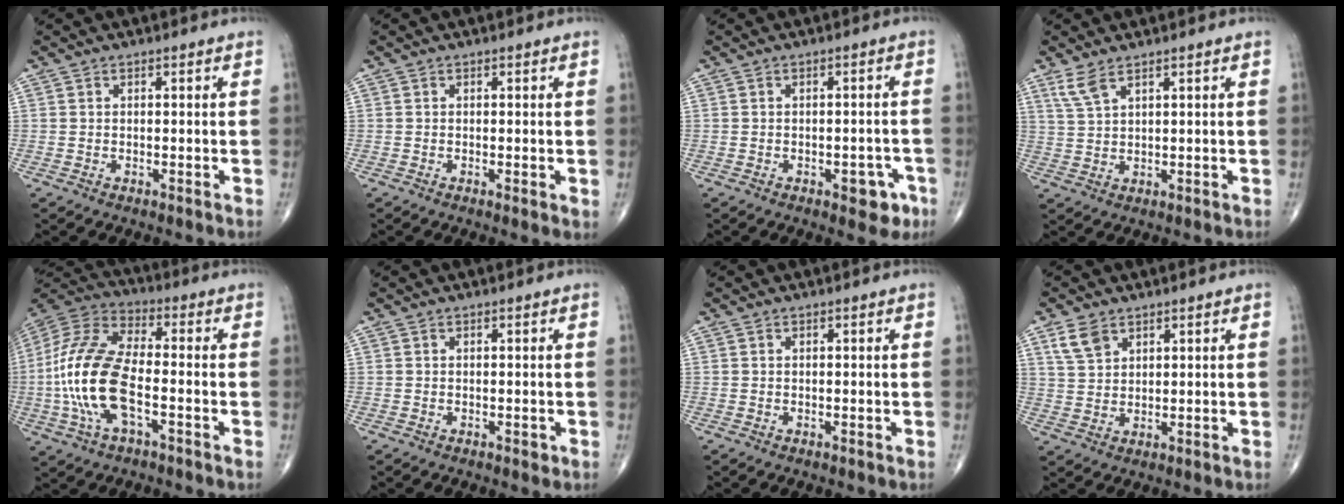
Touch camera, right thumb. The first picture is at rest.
{"total": 1.1, "force": [-0.1, 0.2, 1.1], "torque": [-0.019, -0.005, -0.002]}
{"total": 4.8, "force": [-2.4, 2.5, 3.4], "torque": [-0.017, 0.016, -0.024]}
{"total": 3.7, "force": [2.6, 1.1, 2.4], "torque": [-0.058, -0.005, 0.062]}
{"total": 17.8, "force": [-3.6, 8.0, 15.5], "torque": [-0.334, 0.029, -0.071]}
{"total": 0.6, "force": [-0.2, 0.4, 0.5], "torque": [0.000, 0.000, -0.002]}
{"total": 0.0}
{"total": 4.8, "force": [3.0, 3.0, 2.3], "torque": [-0.038, -0.010, 0.065]}